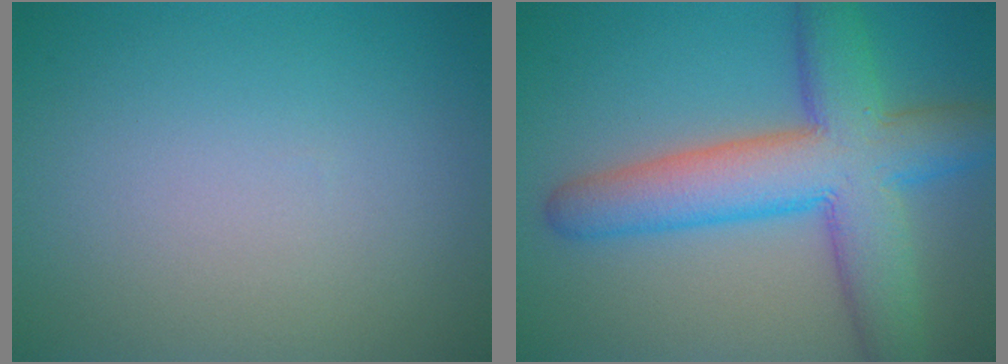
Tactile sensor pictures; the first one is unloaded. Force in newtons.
{"total": 9.5, "press": 9.5, "slide": 0.3}